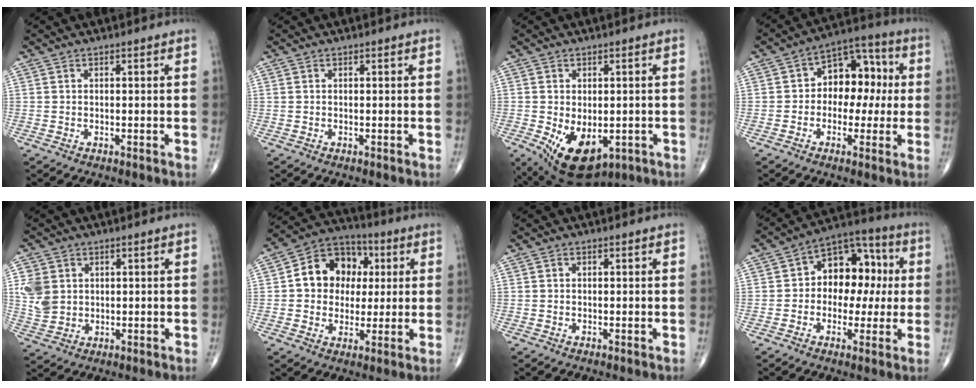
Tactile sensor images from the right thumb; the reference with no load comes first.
{"total": 0.0}
{"total": 11.7, "force": [-3.4, 6.9, 8.7], "torque": [-0.129, -0.010, -0.032]}
{"total": 11.5, "force": [0.4, 8.1, 8.1], "torque": [-0.072, 0.036, -0.007]}
{"total": 6.8, "force": [1.5, 5.7, 3.4], "torque": [-0.055, -0.005, 0.040]}
{"total": 13.3, "force": [2.2, 10.9, 7.4], "torque": [-0.072, 0.013, 0.028]}
{"total": 0.0}
{"total": 13.6, "force": [1.1, 9.5, 9.7], "torque": [-0.088, 0.033, 0.003]}